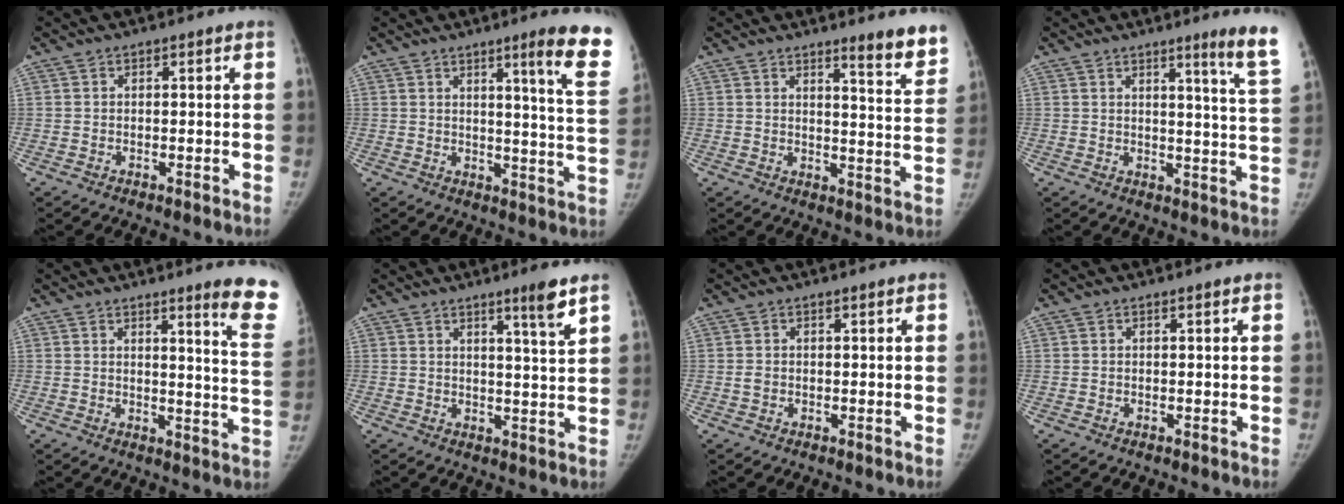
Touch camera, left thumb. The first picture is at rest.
{"total": 13.1, "force": [7.7, 0.2, 10.6], "torque": [-0.124, -0.050, 0.089]}
{"total": 8.3, "force": [6.6, 0.7, 5.0], "torque": [-0.047, -0.053, 0.079]}
{"total": 8.8, "force": [6.0, -1.2, 6.4], "torque": [-0.078, -0.058, 0.066]}
{"total": 11.2, "force": [8.1, 0.1, 7.7], "torque": [-0.074, -0.067, 0.083]}
{"total": 5.1, "force": [3.3, -0.4, 3.8], "torque": [-0.050, -0.031, 0.050]}
{"total": 1.0, "force": [0.0, 0.8, 0.6], "torque": [-0.008, 0.004, 0.004]}
{"total": 0.0}